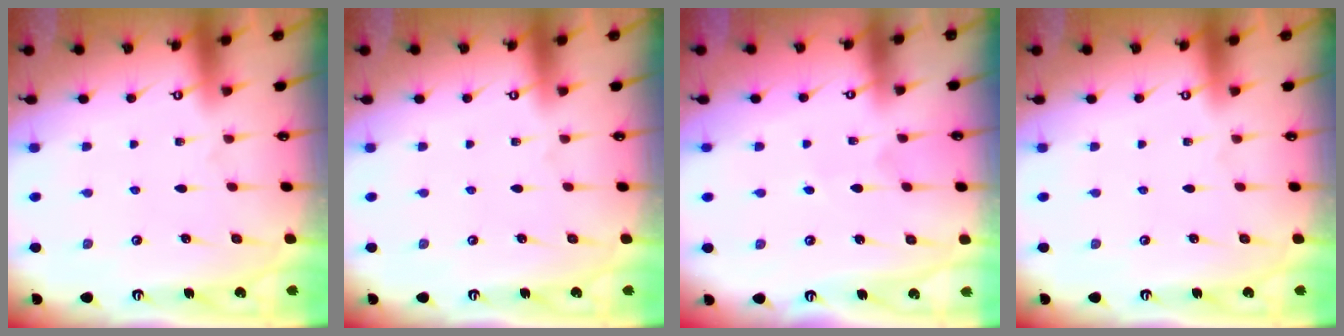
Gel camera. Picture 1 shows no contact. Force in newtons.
{"total": 0.0}
{"total": 2.8, "press": 2.8, "slide": 0.2}
{"total": 0.0}